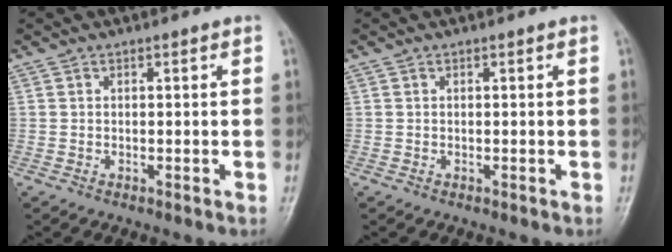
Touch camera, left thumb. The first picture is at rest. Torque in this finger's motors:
{"motor_torque": [0.00, 0.00, -0.06, 0.07, 0.00]}